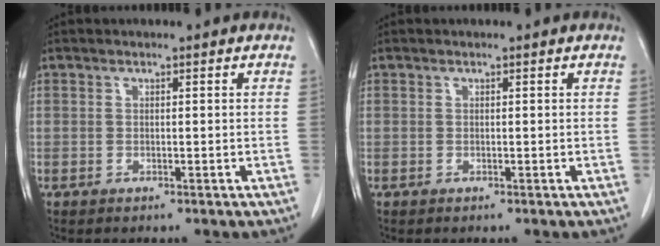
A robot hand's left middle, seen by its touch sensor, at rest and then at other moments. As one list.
[{"total": 0.0}]